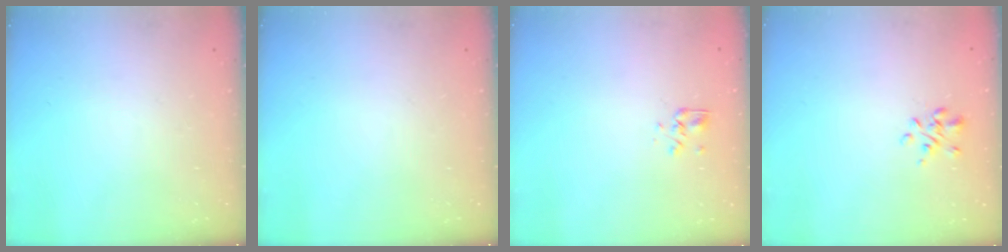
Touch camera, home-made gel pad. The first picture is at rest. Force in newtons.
{"total": 0.0}
{"total": 2.7, "press": 2.4, "slide": 1.2}
{"total": 1.6, "press": 1.3, "slide": 0.8}